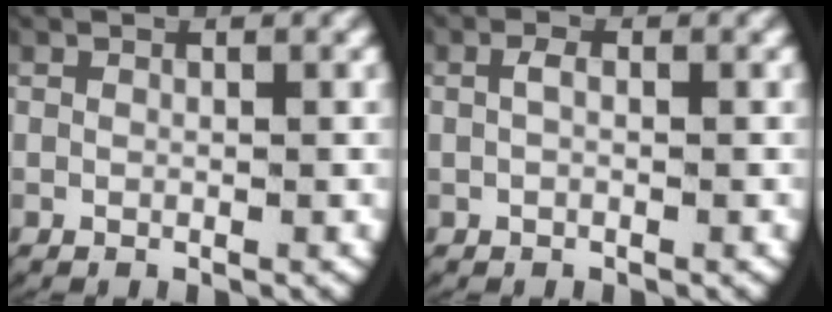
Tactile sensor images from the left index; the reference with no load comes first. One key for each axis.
{"total": 0.9, "fx": 0.0, "fy": 0.3, "fz": 0.8, "tx": -0.026, "ty": -0.004, "tz": 0.003}